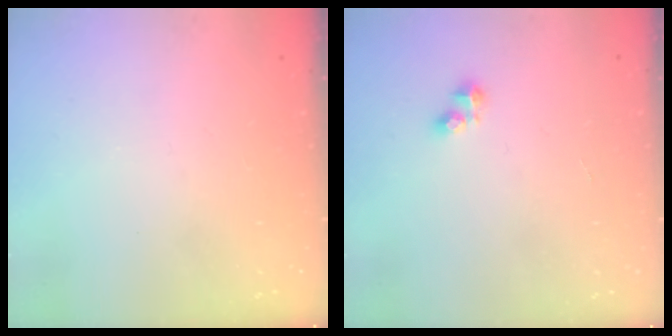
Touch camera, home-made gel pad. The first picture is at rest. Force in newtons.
{"total": 2.4, "press": 2.4, "slide": 0.3}